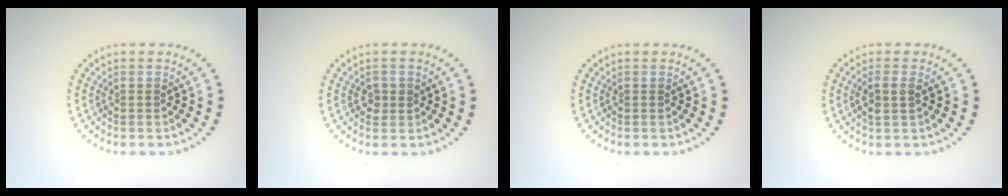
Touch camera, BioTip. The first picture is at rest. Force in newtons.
{"total": 1.3, "press": 1.3, "slide": 0.1}
{"total": 0.0}
{"total": 1.8, "press": 1.7, "slide": 0.8}